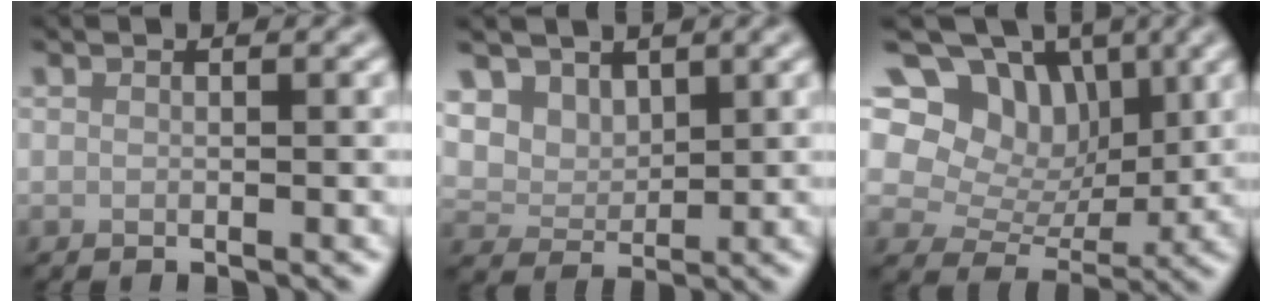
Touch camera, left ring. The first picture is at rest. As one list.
[{"total": 4.7, "force": [2.7, 3.2, 2.0], "torque": [-0.059, -0.011, 0.057]}, {"total": 11.8, "force": [6.0, 8.0, 6.2], "torque": [-0.105, 0.030, 0.076]}]